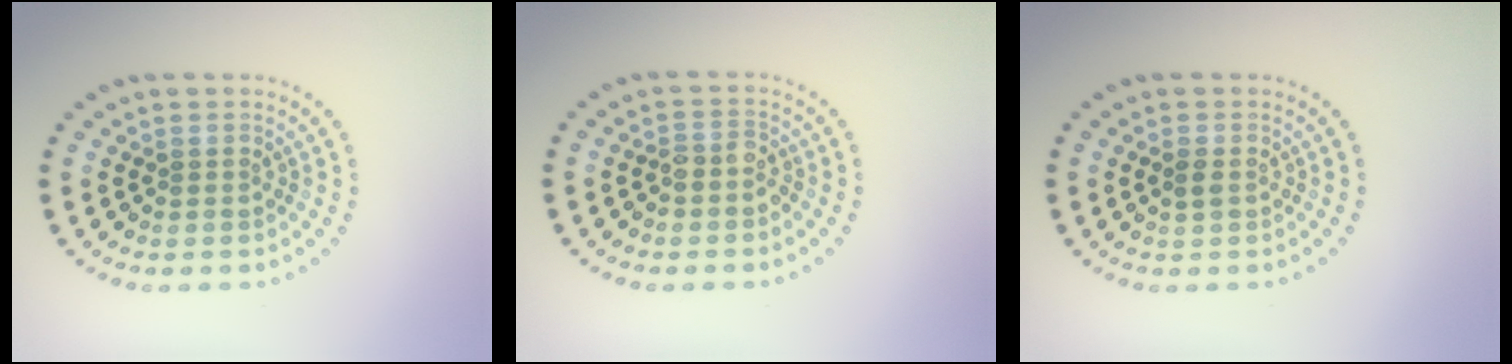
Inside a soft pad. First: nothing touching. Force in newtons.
{"total": 1.8, "press": 1.5, "slide": 1.0}
{"total": 1.0, "press": 1.0, "slide": 0.1}